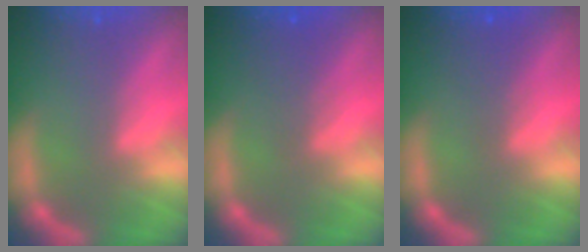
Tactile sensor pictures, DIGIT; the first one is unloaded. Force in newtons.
{"total": 2.5}
{"total": 2.0}